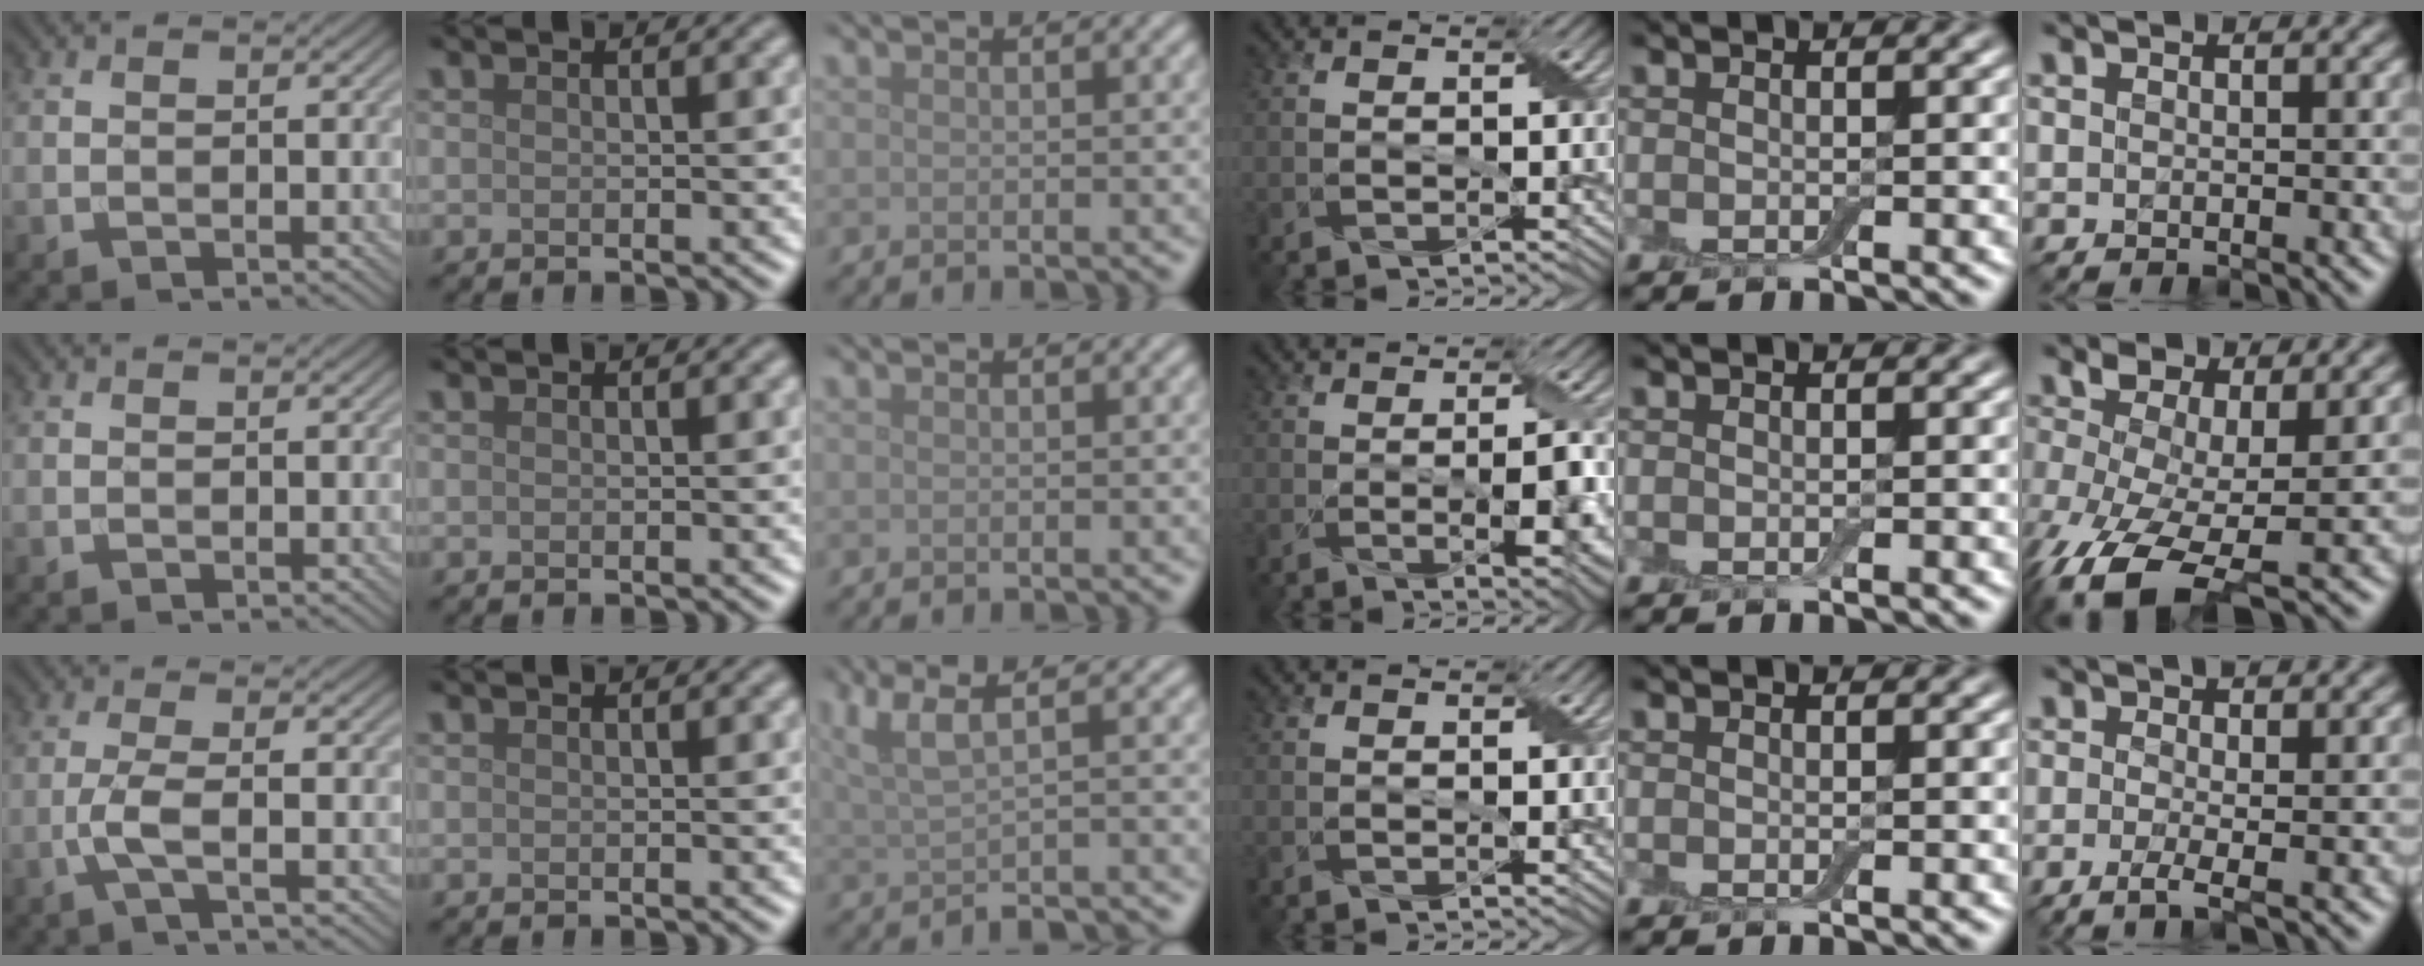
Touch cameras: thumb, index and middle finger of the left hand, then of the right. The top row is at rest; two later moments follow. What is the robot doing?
{"motion": "peel", "object": "aluminum foil"}